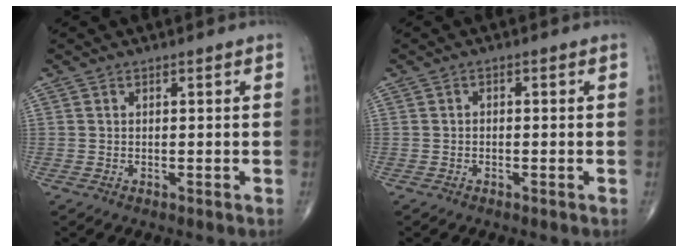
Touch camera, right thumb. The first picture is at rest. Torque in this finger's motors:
{"motor_torque": [-0.24, 0.00, -0.04, 0.04, -0.02]}